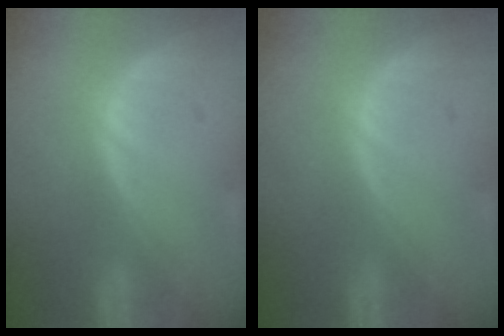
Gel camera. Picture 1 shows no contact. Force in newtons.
{"total": 0.0}